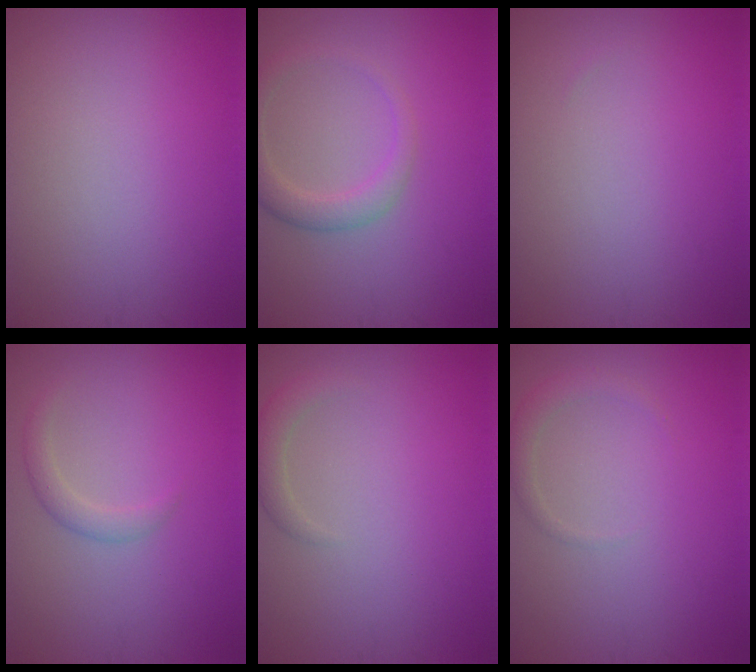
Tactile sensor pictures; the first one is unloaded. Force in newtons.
{"total": 2.5, "press": 2.5, "slide": 0.2}
{"total": 0.0}
{"total": 1.5, "press": 1.5, "slide": 0.1}
{"total": 1.5, "press": 1.5, "slide": 0.2}
{"total": 1.3, "press": 1.3, "slide": 0.1}